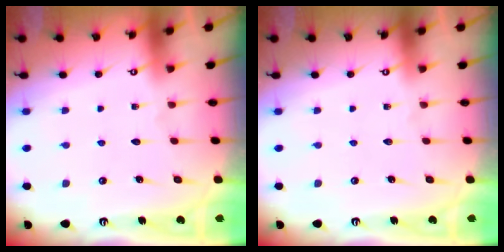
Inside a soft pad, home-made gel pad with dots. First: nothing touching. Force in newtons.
{"total": 0.0}